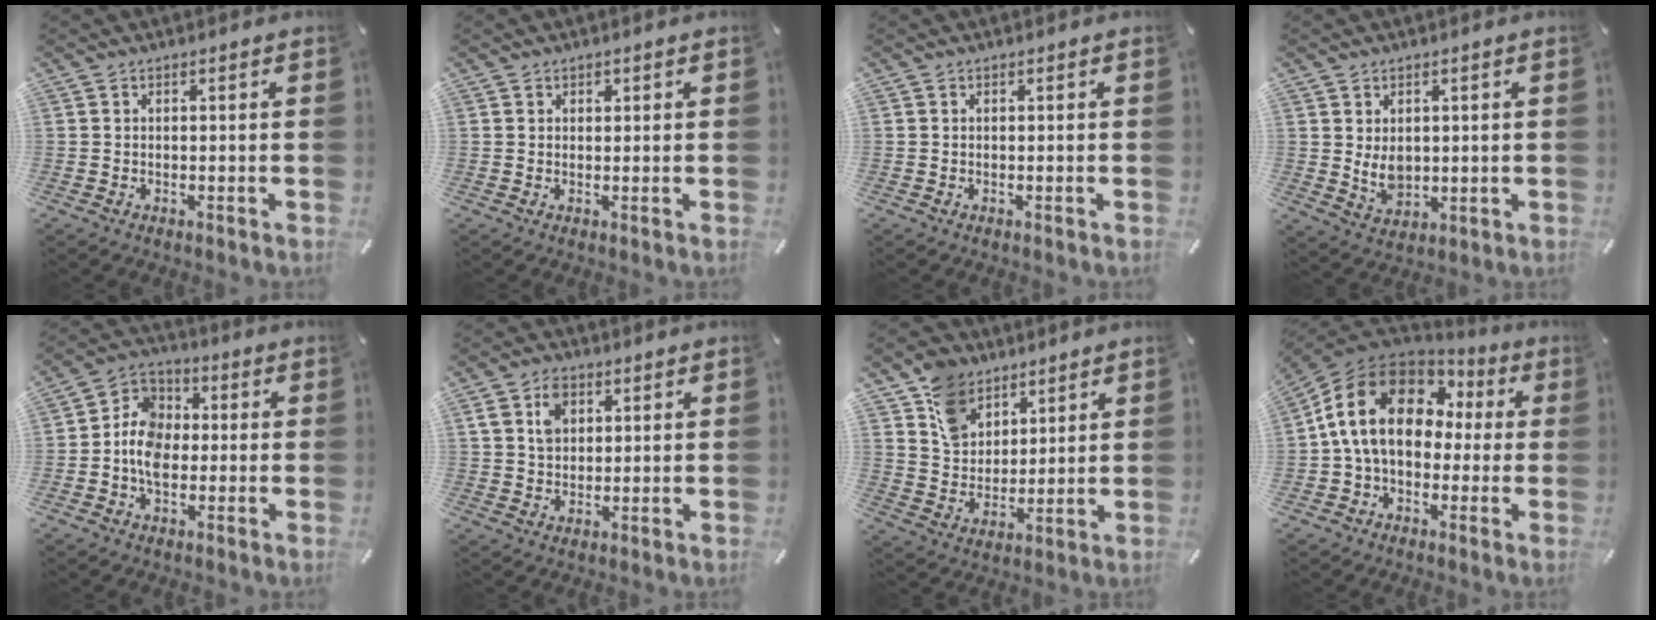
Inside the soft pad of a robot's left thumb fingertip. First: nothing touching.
{"total": 0.8, "force": [0.5, 0.7, 0.2], "torque": [0.005, -0.002, 0.008]}
{"total": 0.0}
{"total": 5.5, "force": [1.1, 4.3, 3.4], "torque": [-0.059, -0.010, 0.018]}
{"total": 8.0, "force": [-2.4, 6.3, 4.3], "torque": [-0.101, 0.015, -0.047]}
{"total": 6.6, "force": [2.3, 5.1, 3.6], "torque": [-0.061, 0.003, 0.041]}
{"total": 10.3, "force": [6.7, 7.3, 2.7], "torque": [-0.063, -0.027, 0.131]}
{"total": 17.2, "force": [2.3, 12.7, 11.3], "torque": [-0.243, 0.012, 0.041]}